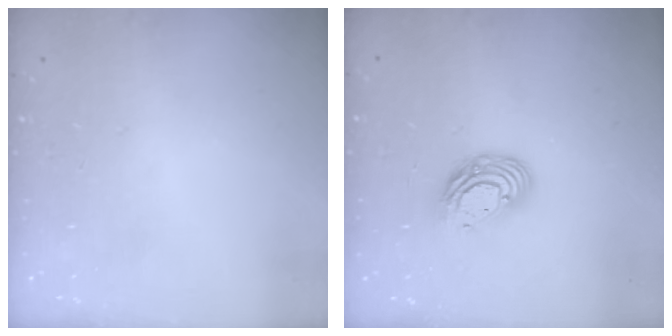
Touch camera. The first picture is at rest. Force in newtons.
{"total": 9.8, "press": 9.8, "slide": 0.9}